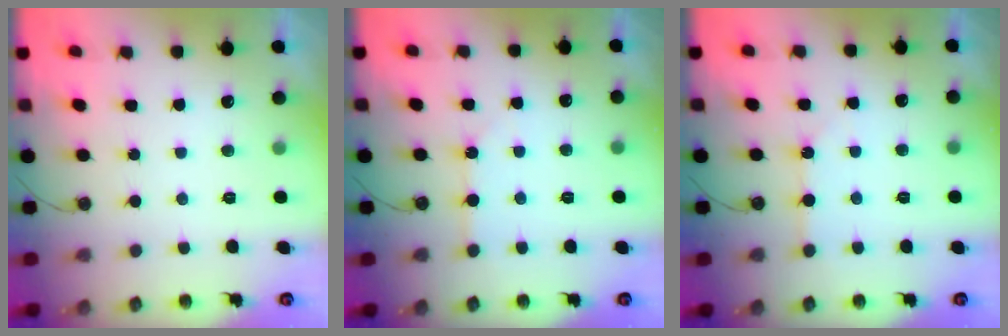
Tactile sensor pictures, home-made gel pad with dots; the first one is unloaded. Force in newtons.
{"total": 2.5, "press": 2.5, "slide": 0.4}
{"total": 2.5, "press": 2.5, "slide": 0.4}